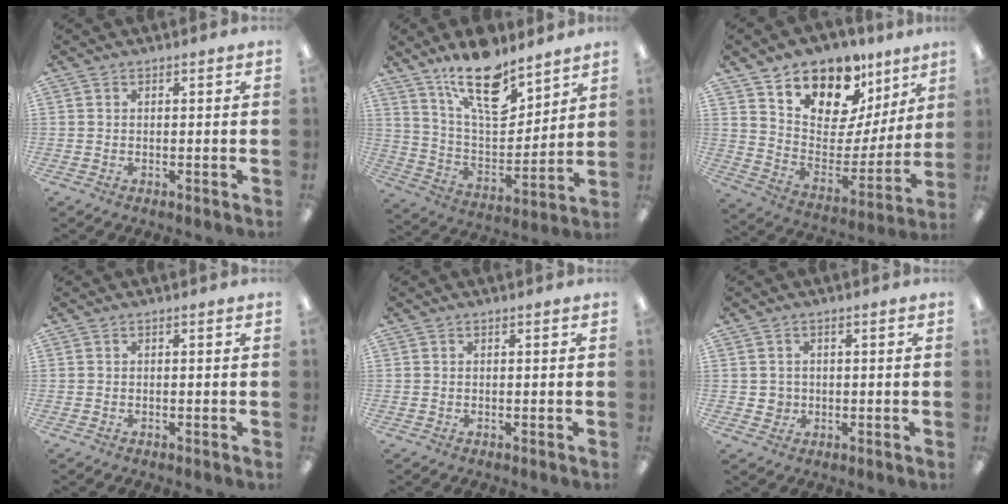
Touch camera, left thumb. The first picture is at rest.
{"total": 18.2, "force": [12.6, 7.8, 10.6], "torque": [-0.172, -0.075, 0.219]}
{"total": 15.0, "force": [11.2, 8.2, 5.5], "torque": [-0.102, -0.090, 0.207]}
{"total": 0.0}
{"total": 0.0}
{"total": 2.3, "force": [0.3, 2.3, 0.3], "torque": [-0.001, 0.001, 0.002]}